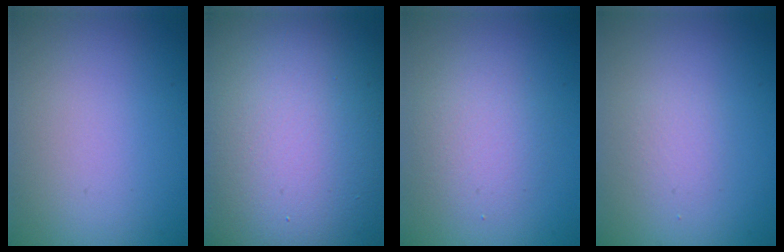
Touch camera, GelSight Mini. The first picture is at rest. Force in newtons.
{"total": 22.1, "press": 22.1, "slide": 1.1}
{"total": 2.8, "press": 2.8, "slide": 0.2}
{"total": 1.3, "press": 1.3, "slide": 0.0}